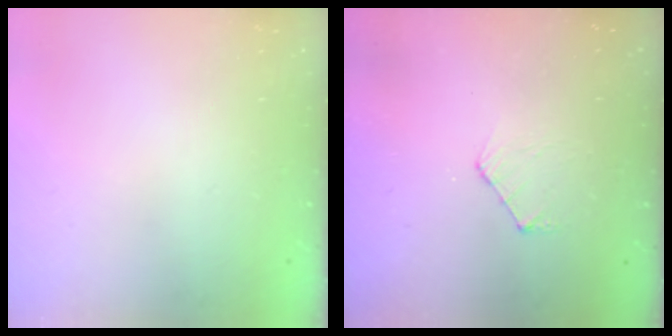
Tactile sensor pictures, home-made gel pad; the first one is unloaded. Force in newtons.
{"total": 4.8, "press": 4.8, "slide": 0.5}